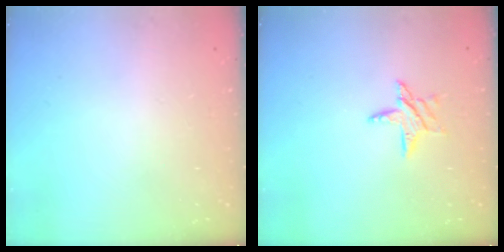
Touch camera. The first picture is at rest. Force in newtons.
{"total": 7.4, "press": 7.4, "slide": 0.5}